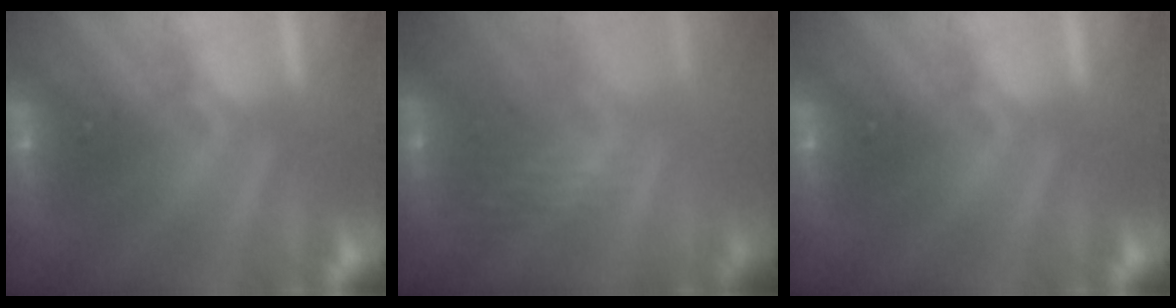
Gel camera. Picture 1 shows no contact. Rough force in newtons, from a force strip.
{"total": 2.4}
{"total": 0.0}